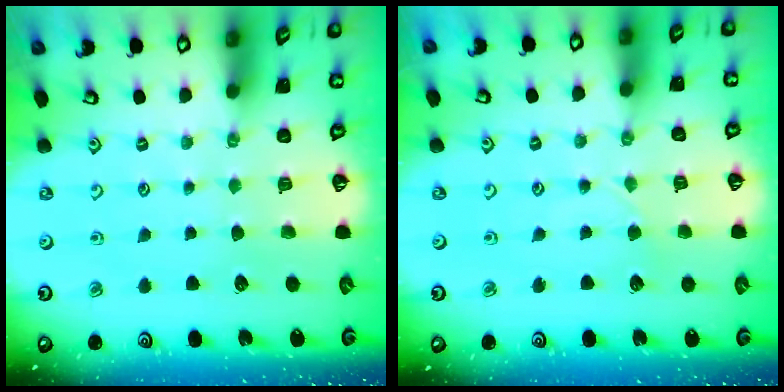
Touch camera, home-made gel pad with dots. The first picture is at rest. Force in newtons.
{"total": 2.0, "press": 2.0, "slide": 0.2}